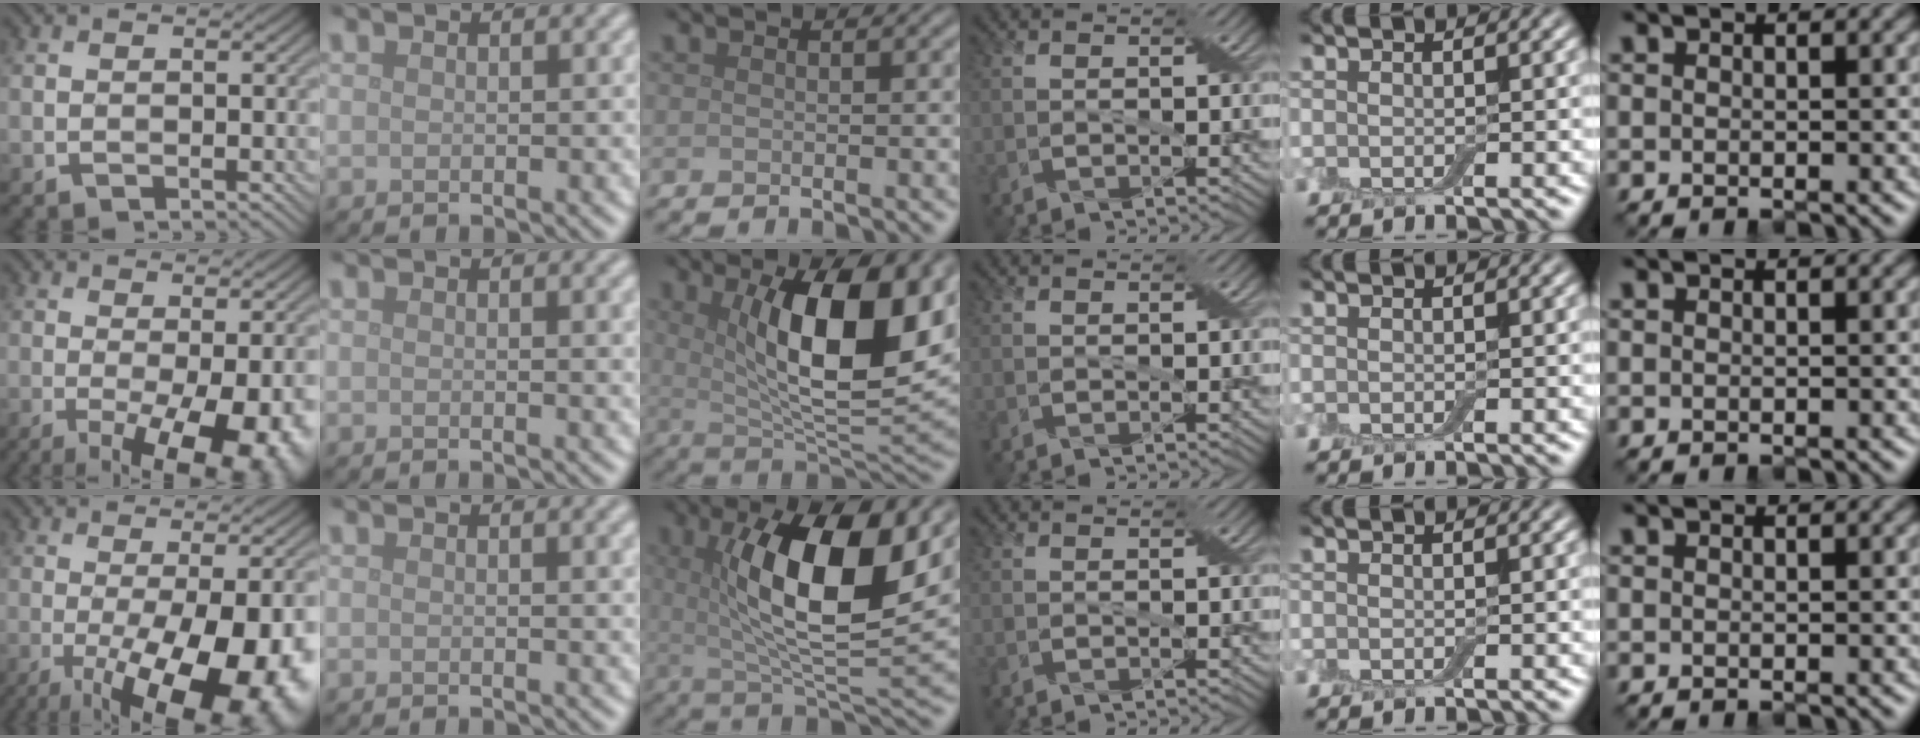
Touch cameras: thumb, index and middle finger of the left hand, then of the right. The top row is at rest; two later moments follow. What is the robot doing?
{"motion": "pour", "object": "bottle"}